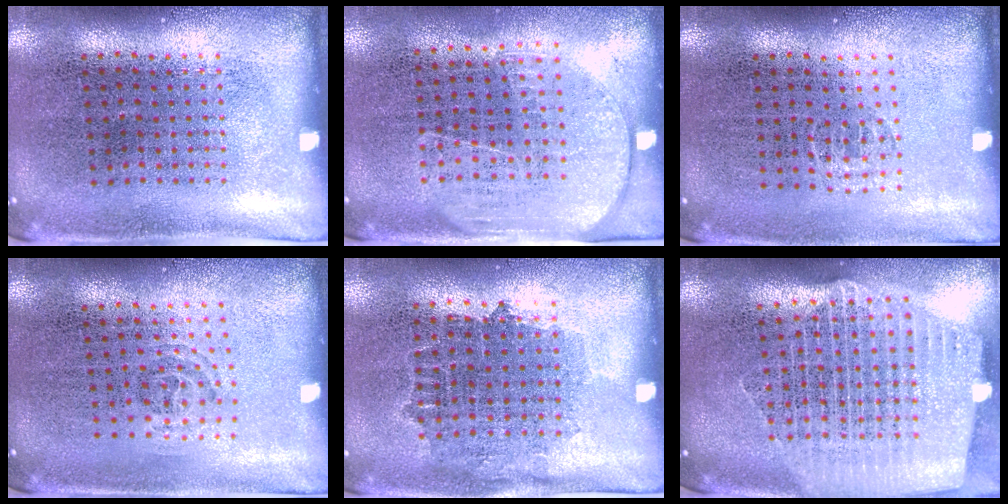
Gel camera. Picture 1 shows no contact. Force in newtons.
{"total": 1.7, "press": 1.5, "slide": 0.9}
{"total": 0.5, "press": 0.4, "slide": 0.3}
{"total": 0.8, "press": 0.5, "slide": 0.7}
{"total": 0.8, "press": 0.8, "slide": 0.4}
{"total": 2.7, "press": 2.3, "slide": 1.4}